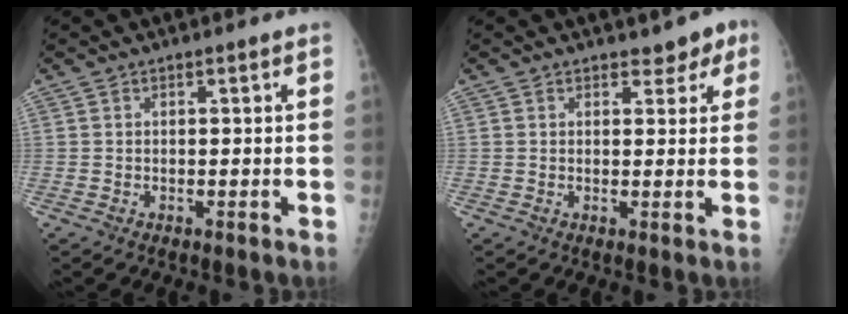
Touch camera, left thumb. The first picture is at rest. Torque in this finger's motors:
{"motor_torque": [-0.35, -0.21, 0.03, -0.12, 0.03]}